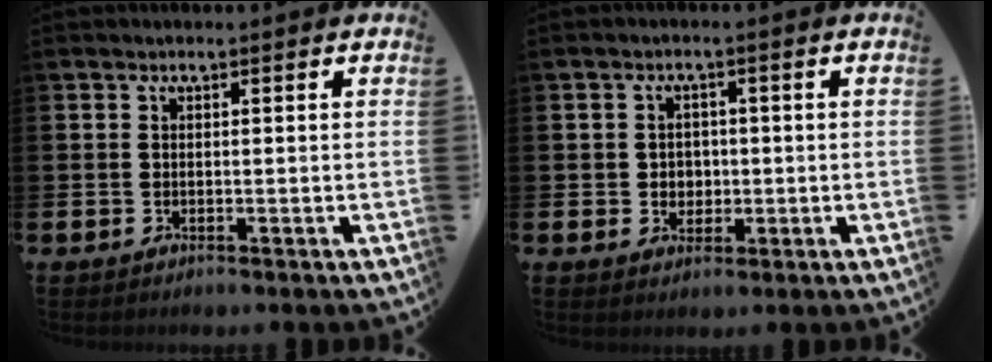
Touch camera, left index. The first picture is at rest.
{"total": 2.5, "force": [0.2, 2.4, 0.8], "torque": [0.000, 0.001, -0.006]}